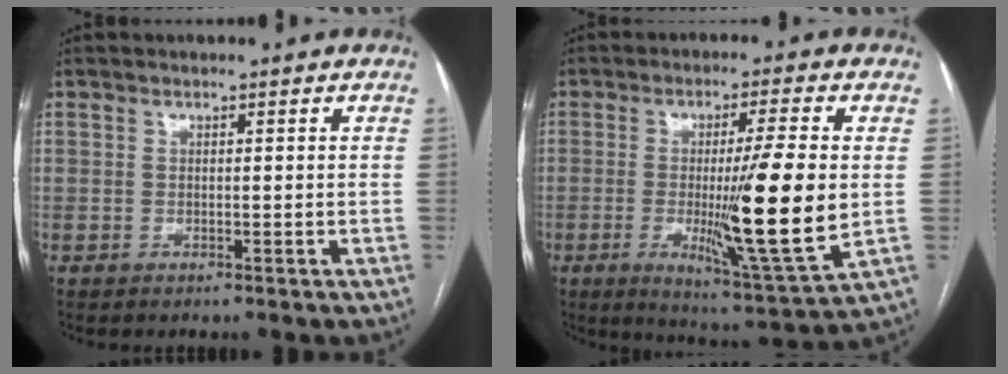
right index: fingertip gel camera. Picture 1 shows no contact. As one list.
[{"total": 15.7, "force": [-1.1, 0.0, 15.7], "torque": [-0.254, -0.034, -0.016]}]